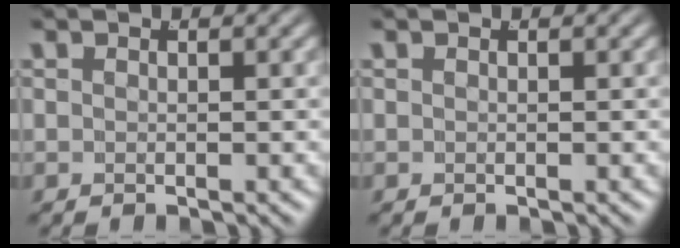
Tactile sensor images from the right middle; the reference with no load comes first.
{"total": 0.0}